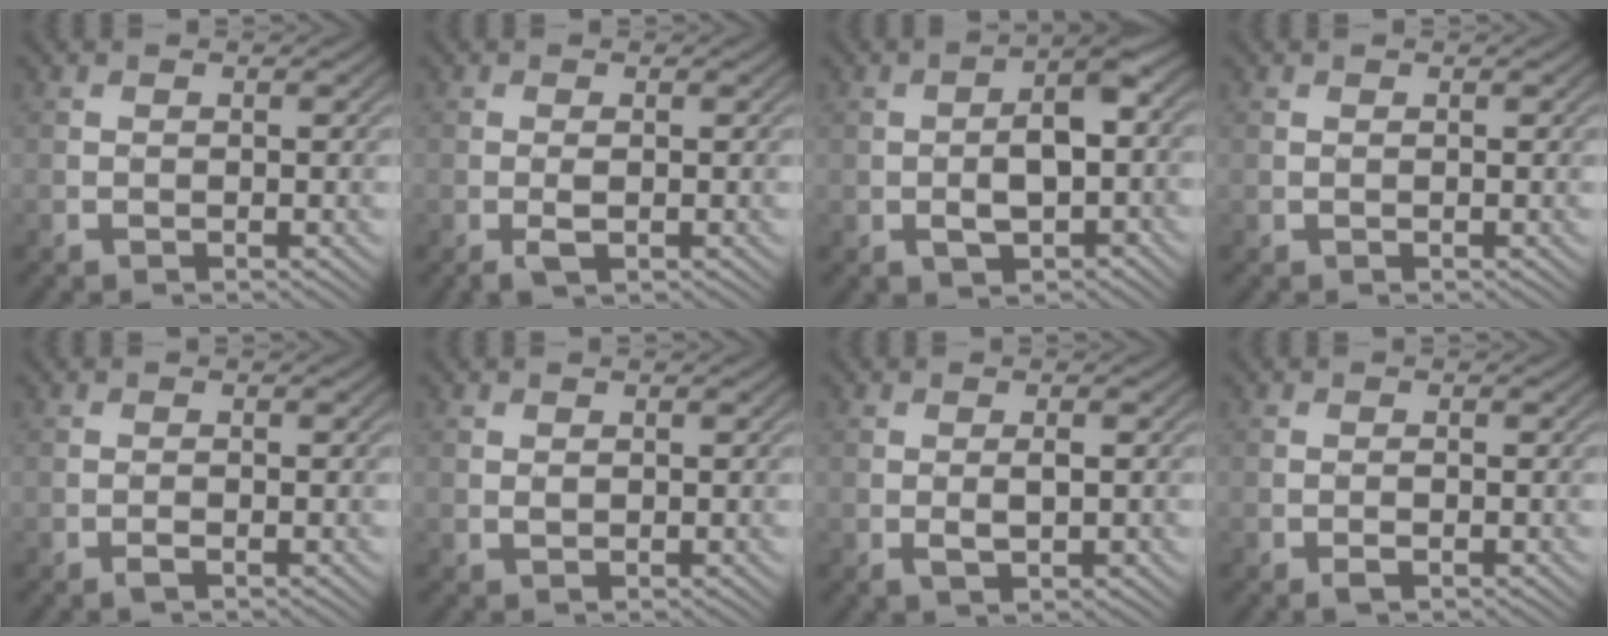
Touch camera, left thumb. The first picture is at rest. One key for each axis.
{"total": 1.6, "fx": -0.3, "fy": 0.7, "fz": 1.4, "tx": -0.028, "ty": 0.002, "tz": -0.011}
{"total": 6.0, "fx": -1.3, "fy": 3.6, "fz": 4.6, "tx": -0.065, "ty": -0.005, "tz": -0.018}
{"total": 0.0}
{"total": 0.5, "fx": -0.2, "fy": 0.1, "fz": 0.5, "tx": -0.009, "ty": 0.002, "tz": -0.005}
{"total": 0.6, "fx": 0.6, "fy": 0.3, "fz": 0.1, "tx": 0.002, "ty": 0.000, "tz": 0.010}
{"total": 2.0, "fx": 0.1, "fy": 1.1, "fz": 1.7, "tx": -0.028, "ty": -0.002, "tz": 0.004}
{"total": 0.9, "fx": -0.3, "fy": 0.3, "fz": 0.8, "tx": -0.012, "ty": 0.002, "tz": -0.005}